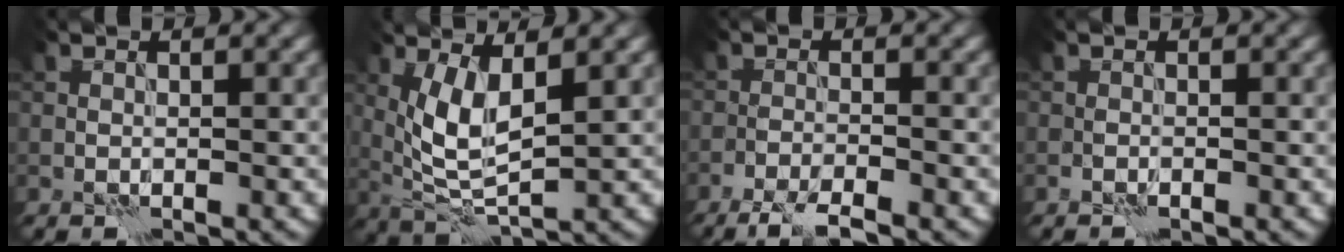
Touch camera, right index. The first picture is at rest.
{"total": 5.5, "force": [1.3, 1.9, 5.0], "torque": [-0.106, -0.011, 0.032]}
{"total": 3.3, "force": [-2.6, 0.2, 2.0], "torque": [-0.038, -0.005, -0.052]}
{"total": 0.0}